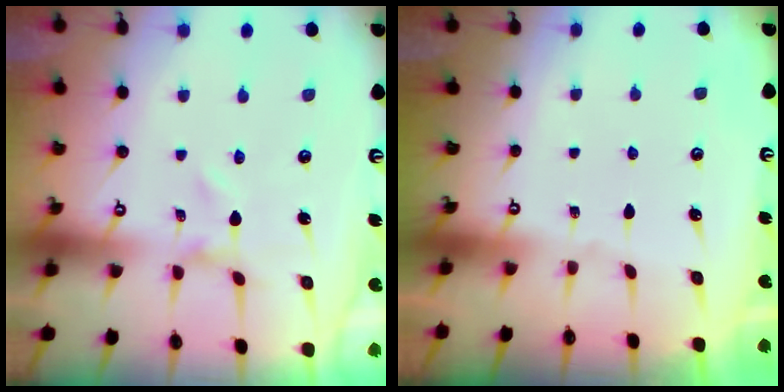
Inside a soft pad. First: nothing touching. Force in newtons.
{"total": 0.0}